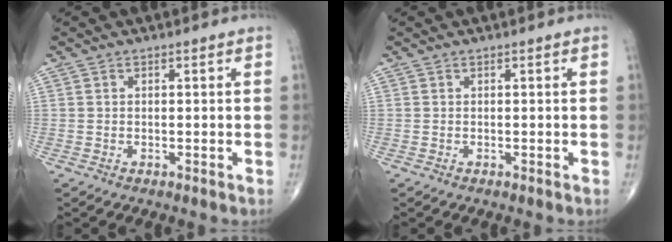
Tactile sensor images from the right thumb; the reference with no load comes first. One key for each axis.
{"total": 0.0}